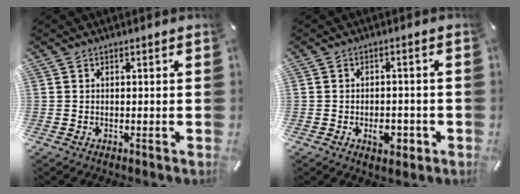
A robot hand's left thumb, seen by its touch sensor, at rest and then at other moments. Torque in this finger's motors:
{"motor_torque": [-0.16, 0.36, 0.03, 0.06, 0.03]}